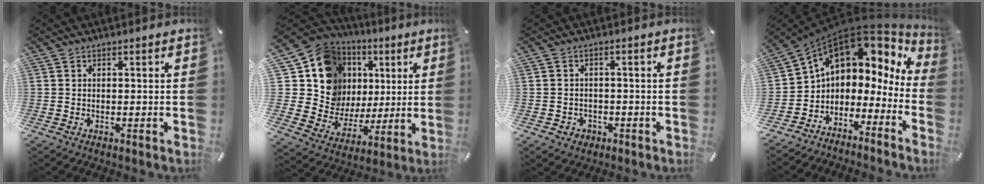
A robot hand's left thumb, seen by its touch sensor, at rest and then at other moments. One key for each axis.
{"total": 16.5, "fx": 5.8, "fy": 14.5, "fz": 5.6, "tx": -0.102, "ty": -0.044, "tz": 0.132}
{"total": 2.9, "fx": -1.2, "fy": 2.7, "fz": 0.4, "tx": -0.007, "ty": 0.006, "tz": -0.024}
{"total": 7.8, "fx": 4.1, "fy": 5.8, "fz": 3.1, "tx": -0.075, "ty": -0.044, "tz": 0.070}